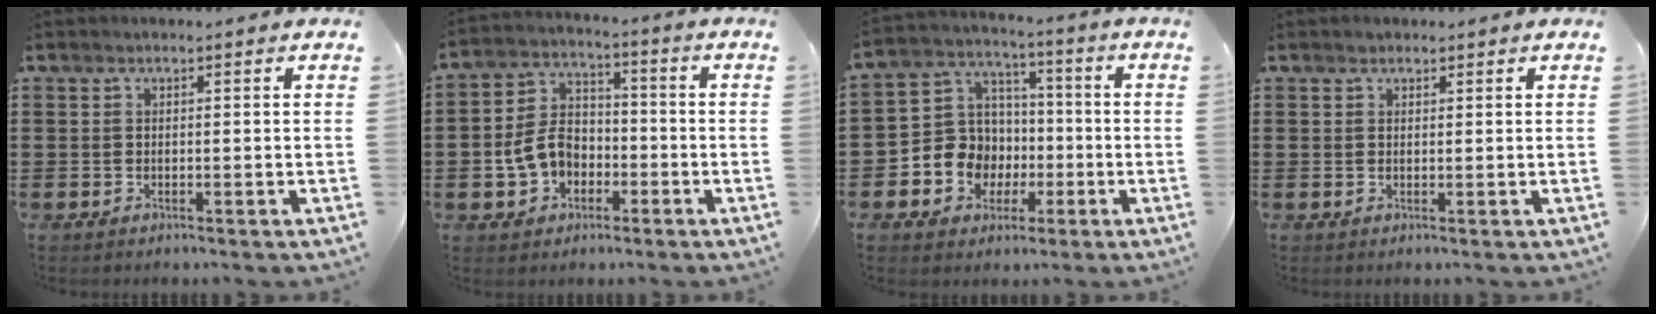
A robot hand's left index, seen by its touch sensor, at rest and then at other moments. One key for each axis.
{"total": 7.3, "fx": -2.2, "fy": 5.8, "fz": 3.9, "tx": -0.104, "ty": 0.015, "tz": -0.047}
{"total": 8.0, "fx": -2.2, "fy": 7.3, "fz": 2.2, "tx": -0.088, "ty": 0.012, "tz": -0.044}
{"total": 0.8, "fx": 0.6, "fy": 0.4, "fz": 0.1, "tx": -0.004, "ty": 0.002, "tz": 0.013}